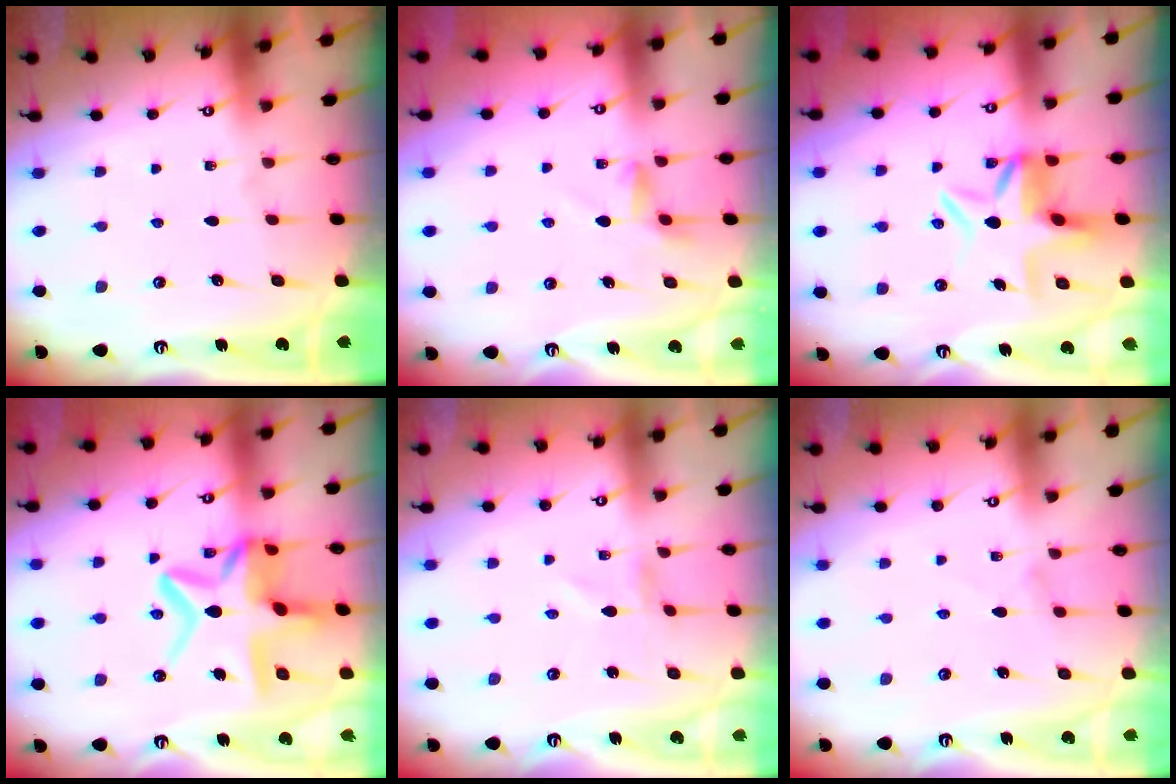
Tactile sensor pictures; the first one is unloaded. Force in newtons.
{"total": 2.5, "press": 2.4, "slide": 0.3}
{"total": 6.6, "press": 6.0, "slide": 2.7}
{"total": 15.5, "press": 15.4, "slide": 1.6}
{"total": 0.7, "press": 0.7, "slide": 0.1}
{"total": 0.8, "press": 0.8, "slide": 0.1}